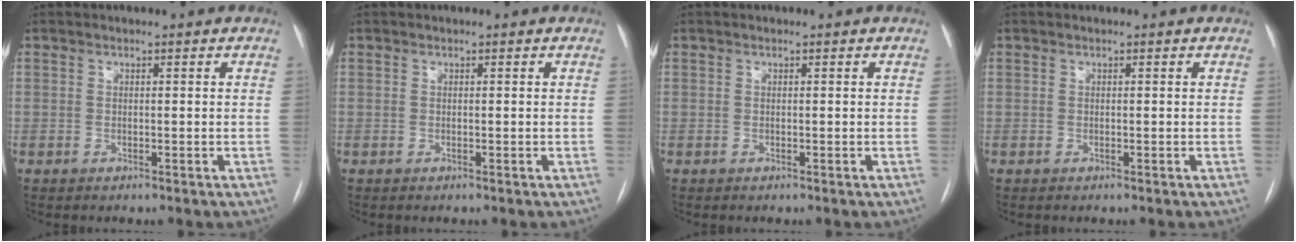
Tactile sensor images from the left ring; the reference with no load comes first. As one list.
[{"total": 0.0}, {"total": 0.0}, {"total": 0.0}]